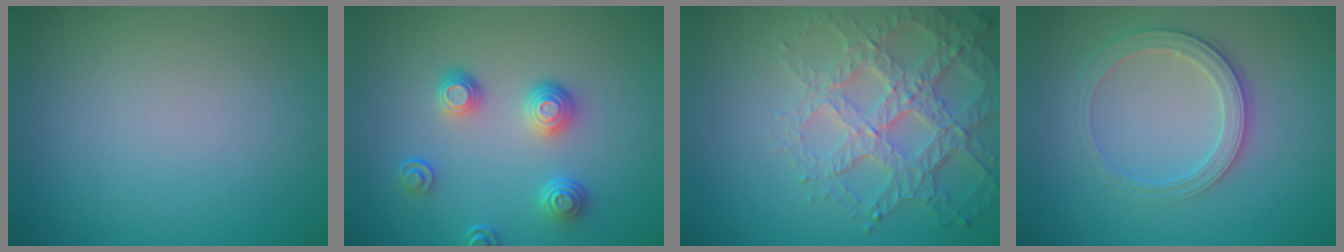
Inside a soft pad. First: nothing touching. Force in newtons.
{"total": 3.4, "press": 2.8, "slide": 1.9}
{"total": 6.2, "press": 4.8, "slide": 3.8}
{"total": 2.8, "press": 2.6, "slide": 1.1}